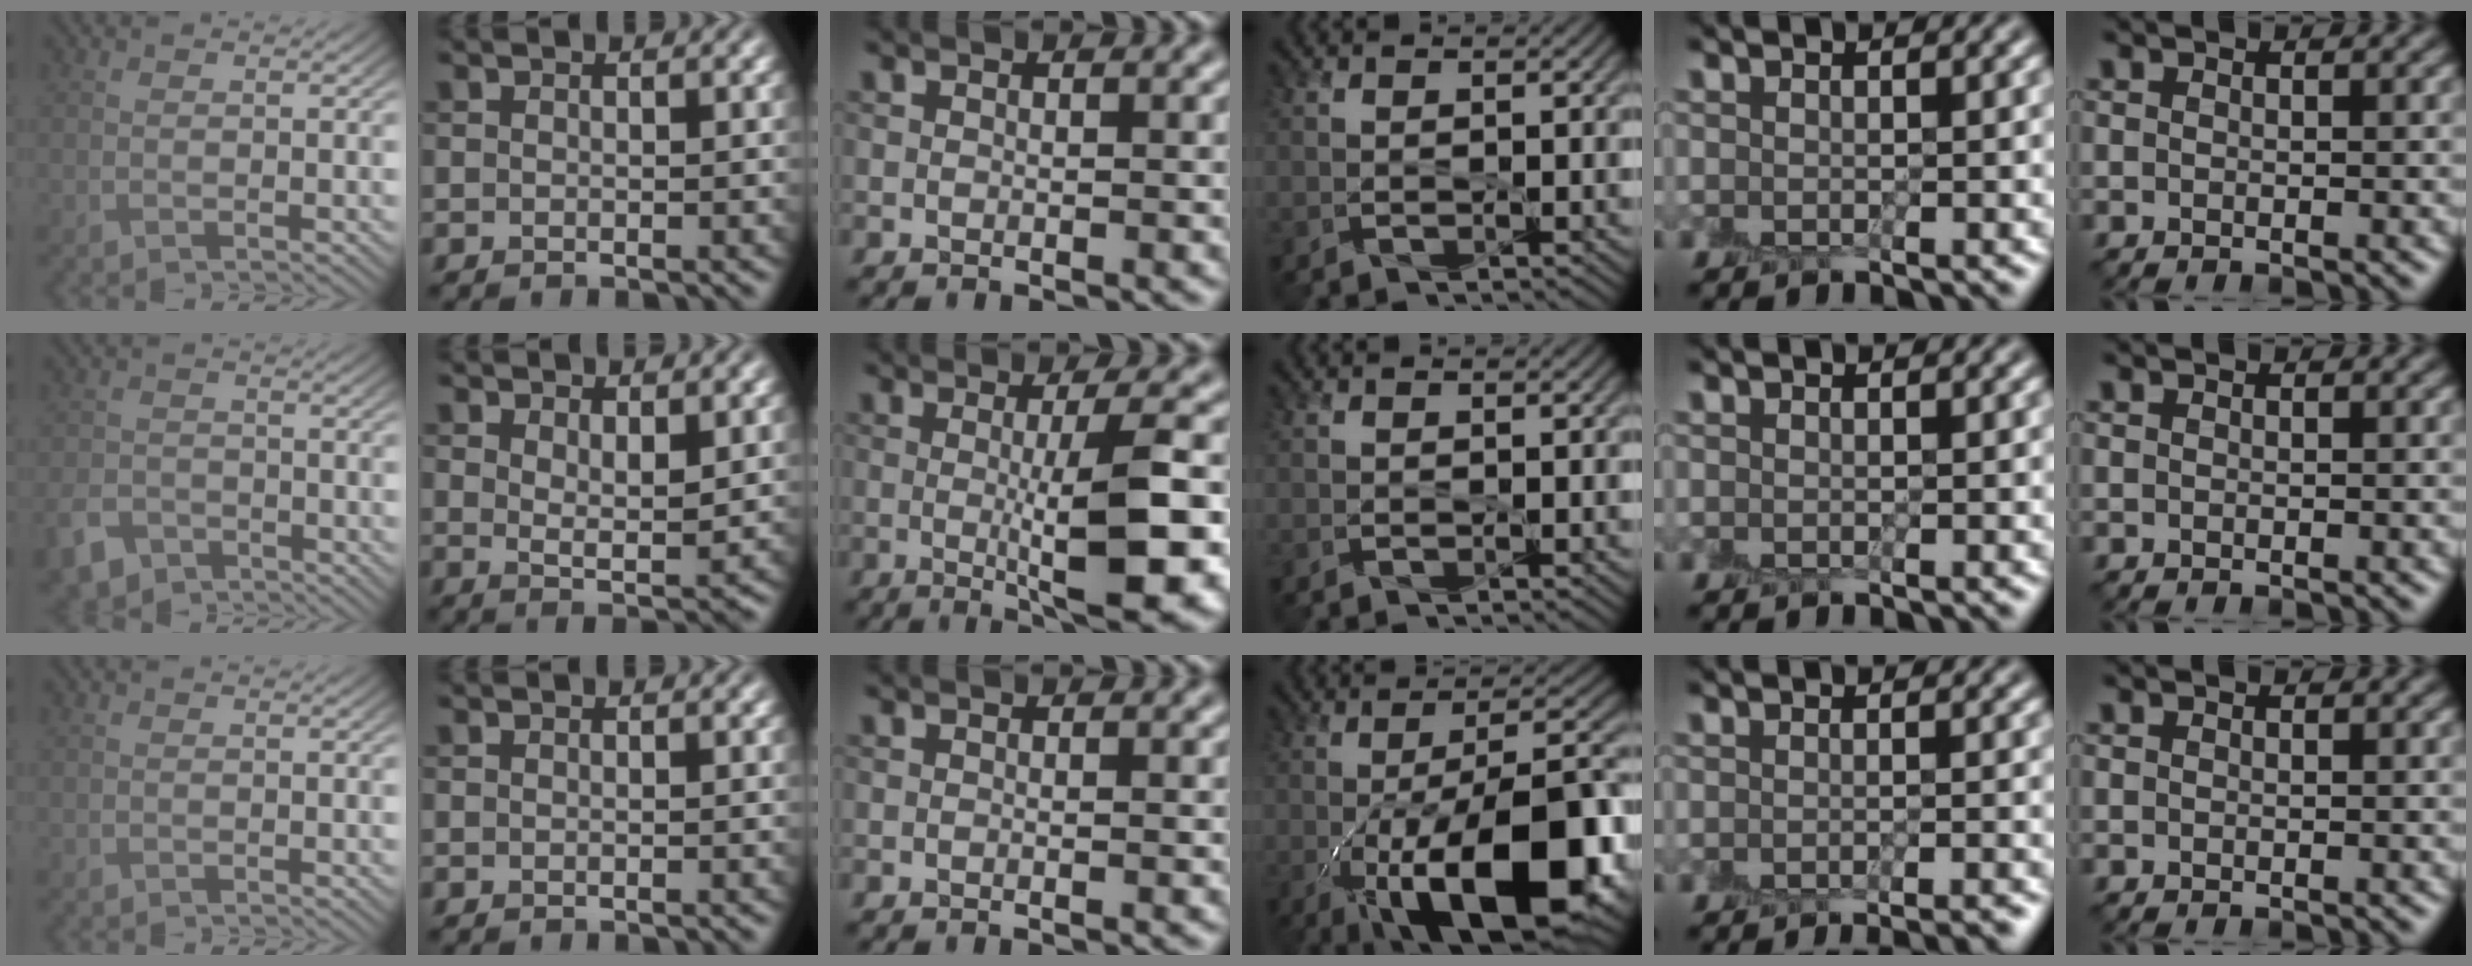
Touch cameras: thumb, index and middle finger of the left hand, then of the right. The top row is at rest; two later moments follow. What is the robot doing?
{"motion": "peel", "object": "shipping label"}